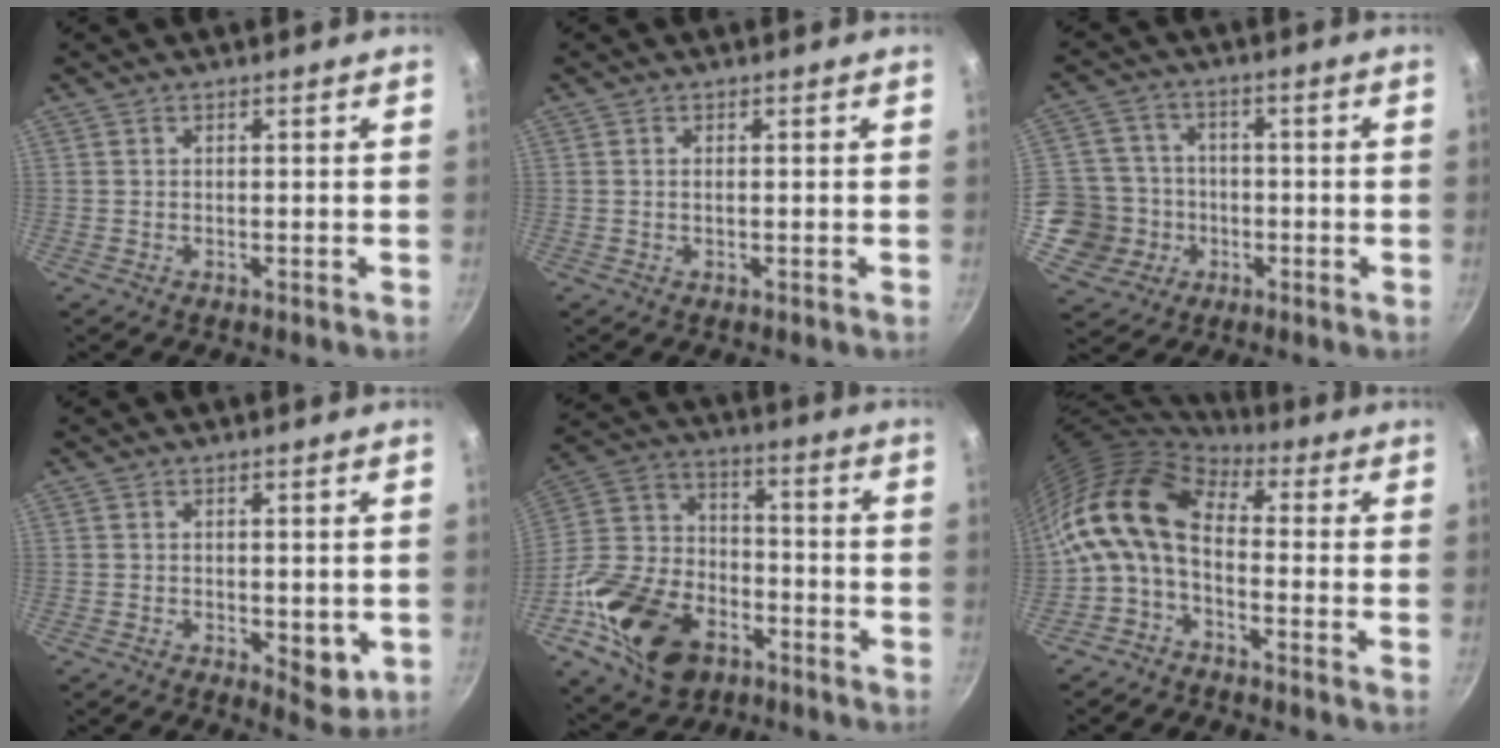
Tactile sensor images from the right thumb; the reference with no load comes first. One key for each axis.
{"total": 0.6, "fx": 0.1, "fy": 0.2, "fz": 0.6, "tx": -0.013, "ty": 0.000, "tz": 0.001}
{"total": 11.3, "fx": -2.6, "fy": 10.7, "fz": 2.9, "tx": -0.033, "ty": 0.030, "tz": -0.047}
{"total": 5.0, "fx": -0.6, "fy": 2.7, "fz": 4.2, "tx": -0.046, "ty": -0.013, "tz": -0.002}
{"total": 22.5, "fx": -9.9, "fy": 15.2, "fz": 13.3, "tx": -0.240, "ty": 0.055, "tz": -0.173}
{"total": 12.8, "fx": -1.2, "fy": 7.6, "fz": 10.2, "tx": -0.190, "ty": 0.028, "tz": -0.042}